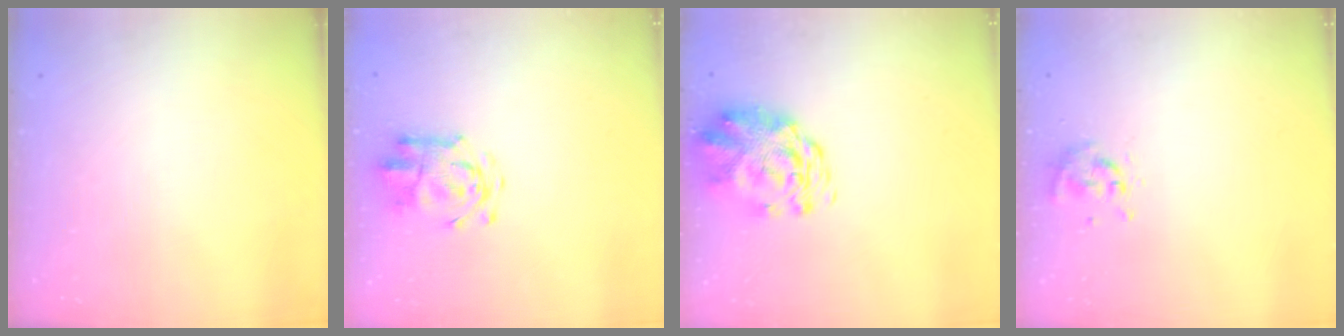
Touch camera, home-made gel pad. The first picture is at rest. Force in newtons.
{"total": 4.7, "press": 4.6, "slide": 1.1}
{"total": 3.3, "press": 3.2, "slide": 1.0}
{"total": 0.0}